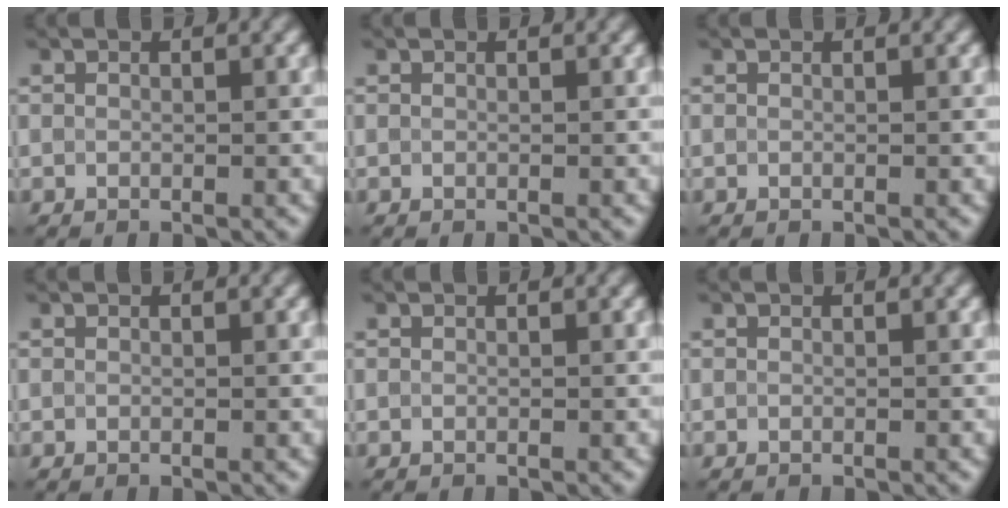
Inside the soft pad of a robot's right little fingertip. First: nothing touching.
{"total": 0.0}
{"total": 0.0}
{"total": 0.0}
{"total": 0.0}
{"total": 0.0}